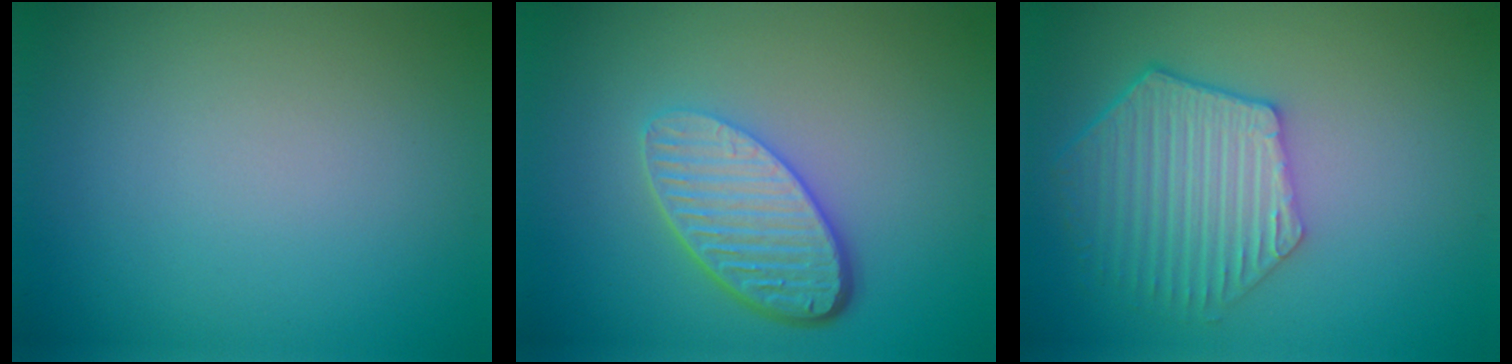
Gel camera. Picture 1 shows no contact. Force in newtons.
{"total": 5.3, "press": 3.9, "slide": 3.7}
{"total": 5.9, "press": 5.0, "slide": 3.1}